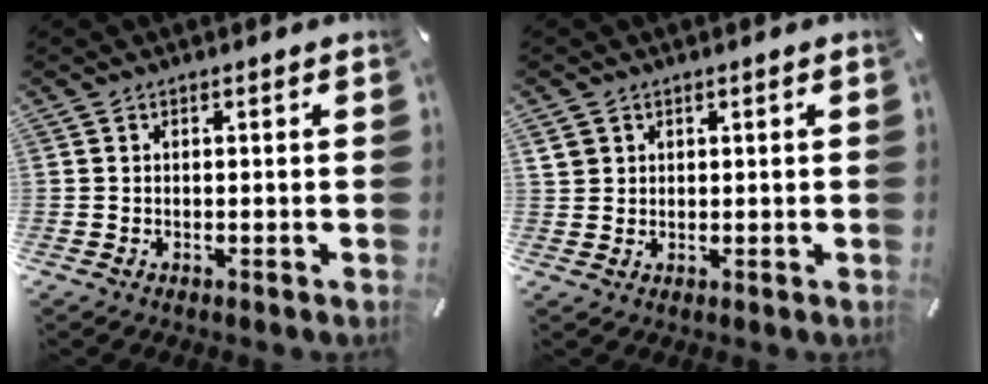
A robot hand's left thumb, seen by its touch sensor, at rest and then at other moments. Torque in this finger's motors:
{"motor_torque": [0.35, 0.20, -0.13, 0.03, 0.00]}